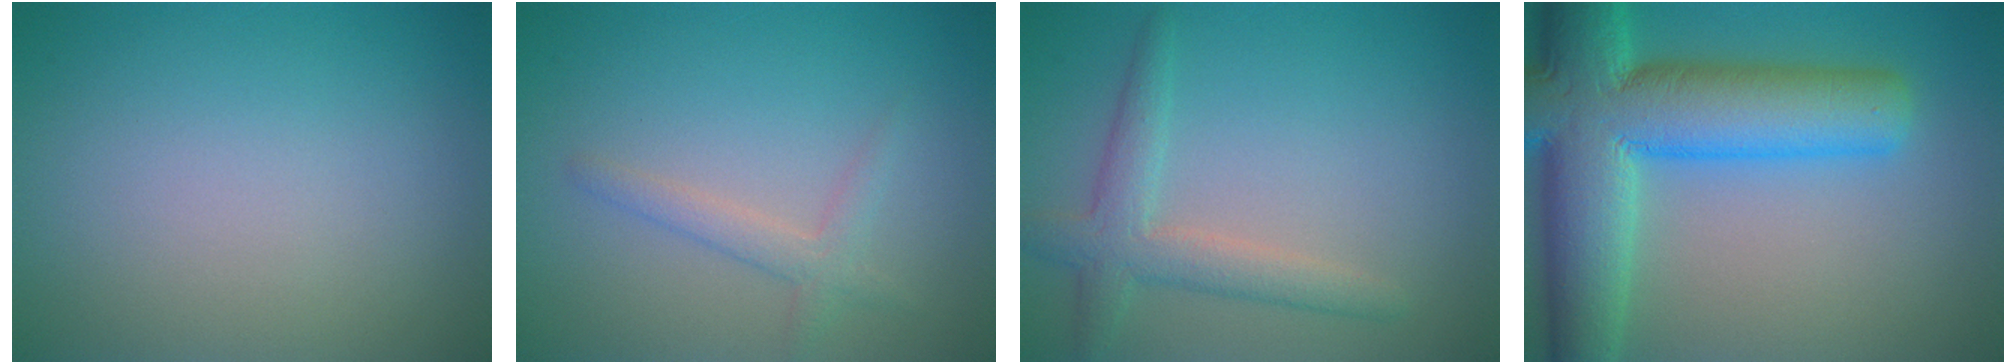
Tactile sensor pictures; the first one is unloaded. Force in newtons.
{"total": 1.9, "press": 1.9, "slide": 0.1}
{"total": 3.2, "press": 3.2, "slide": 0.1}
{"total": 12.8, "press": 12.8, "slide": 0.4}